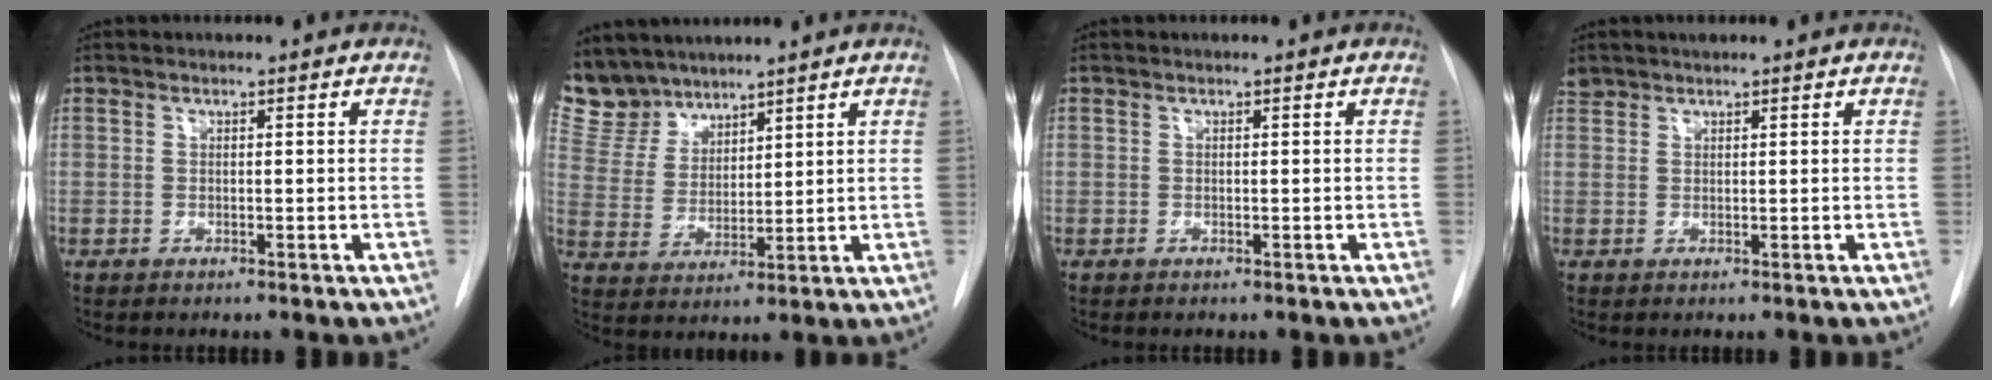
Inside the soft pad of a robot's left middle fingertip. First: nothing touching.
{"total": 8.4, "force": [7.7, 3.3, 0.7], "torque": [-0.022, 0.008, 0.168]}
{"total": 0.0}
{"total": 1.8, "force": [1.6, 0.6, 0.2], "torque": [-0.012, 0.016, 0.032]}